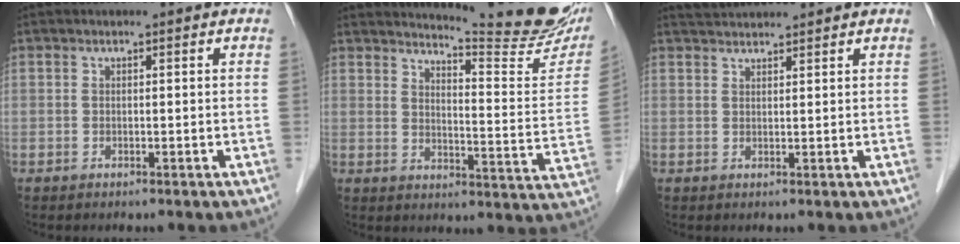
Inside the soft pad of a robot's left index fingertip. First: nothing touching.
{"total": 17.8, "force": [16.5, 0.3, 6.6], "torque": [-0.095, -0.103, 0.194]}
{"total": 3.4, "force": [3.4, 0.0, 0.5], "torque": [-0.013, 0.031, 0.065]}